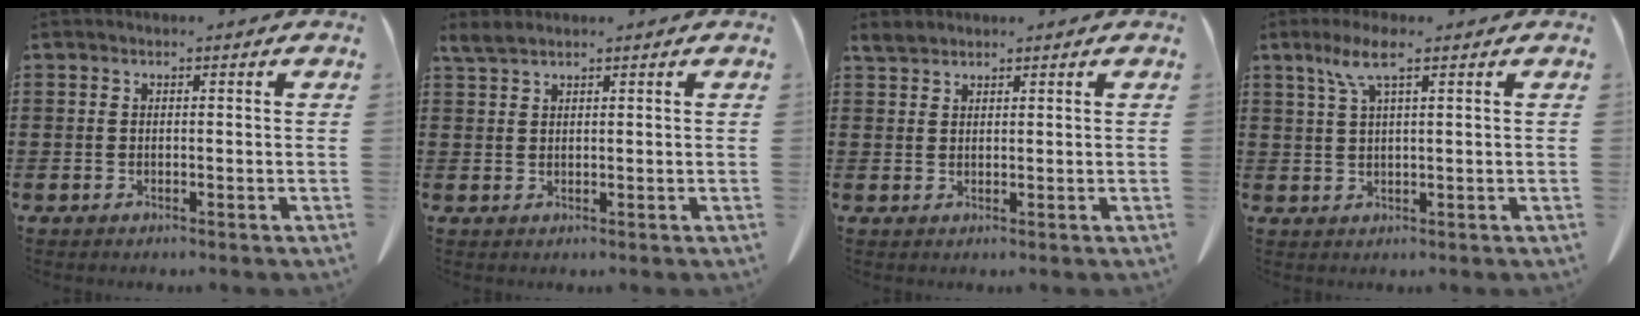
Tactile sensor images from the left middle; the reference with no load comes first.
{"total": 2.0, "force": [1.6, 0.4, 1.0], "torque": [-0.025, 0.003, 0.030]}
{"total": 1.8, "force": [1.7, 0.6, 0.4], "torque": [-0.014, 0.003, 0.033]}
{"total": 4.7, "force": [2.5, 0.5, 3.9], "torque": [-0.083, 0.004, 0.043]}